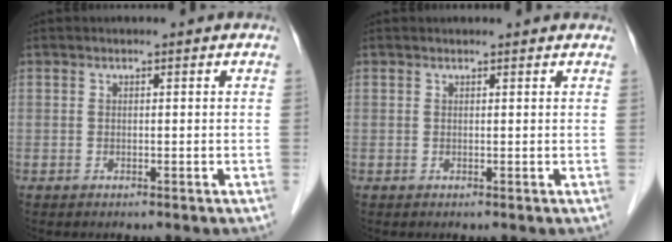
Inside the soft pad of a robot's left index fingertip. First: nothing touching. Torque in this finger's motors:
{"motor_torque": [0.20, -0.30, 0.02, 0.01]}